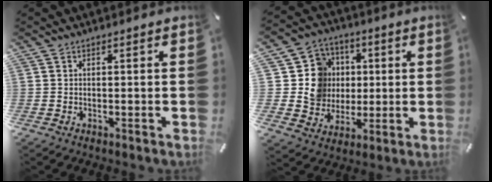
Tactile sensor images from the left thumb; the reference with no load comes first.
{"total": 13.2, "force": [1.2, 12.7, 3.4], "torque": [-0.047, 0.007, 0.036]}